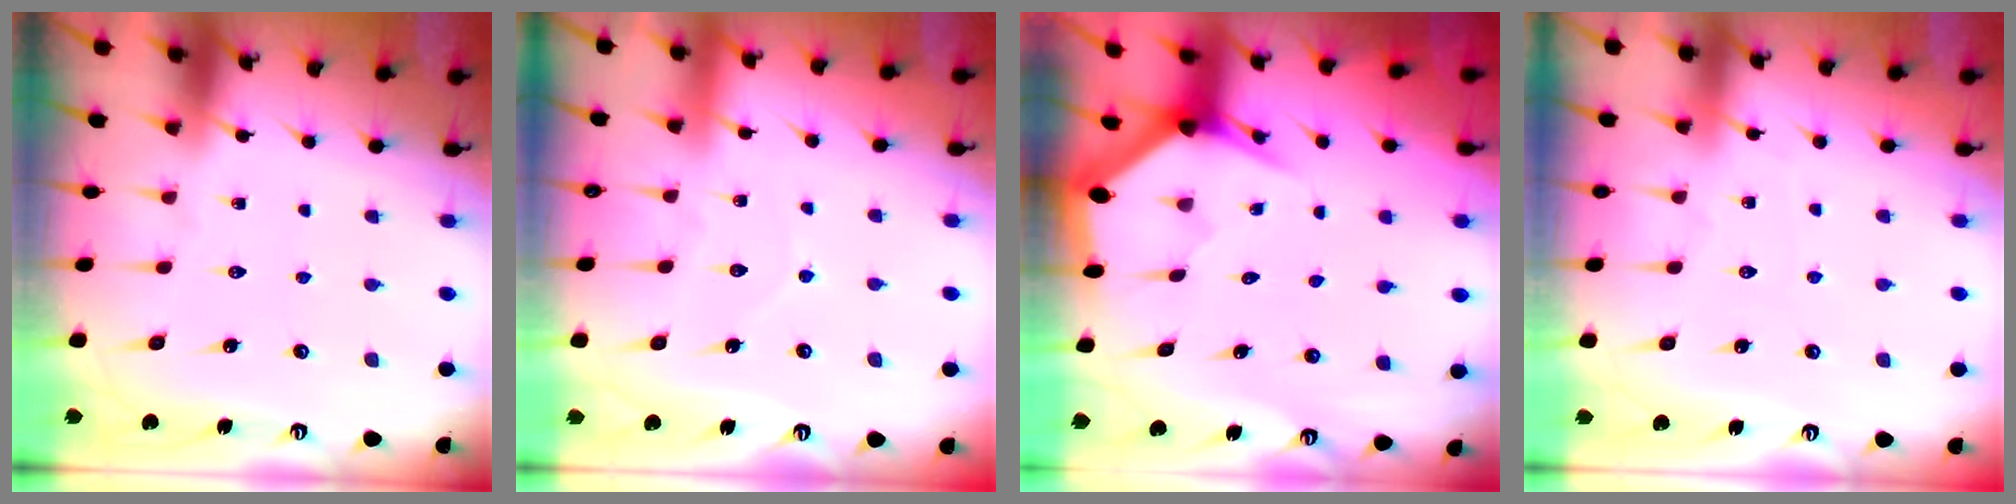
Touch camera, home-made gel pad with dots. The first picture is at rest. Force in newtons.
{"total": 4.2, "press": 4.2, "slide": 0.3}
{"total": 3.2, "press": 3.2, "slide": 0.0}
{"total": 2.3, "press": 2.3, "slide": 0.3}